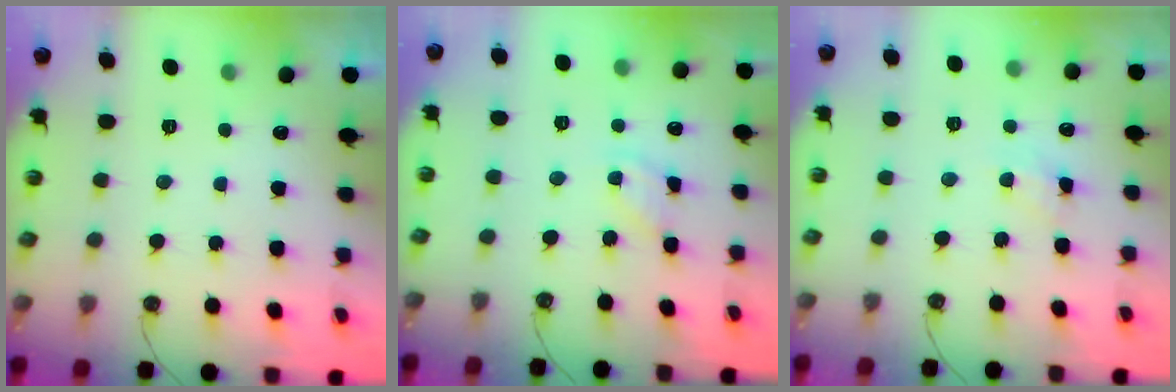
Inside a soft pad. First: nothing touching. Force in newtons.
{"total": 3.4, "press": 3.4, "slide": 0.2}
{"total": 4.4, "press": 4.3, "slide": 0.6}